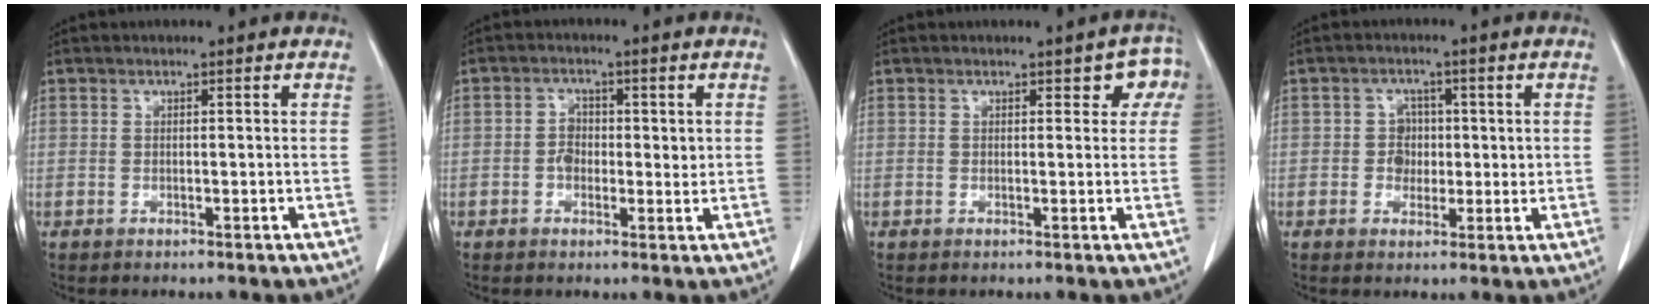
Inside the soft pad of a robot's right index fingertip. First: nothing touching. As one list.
[{"total": 3.4, "force": [0.0, 2.4, 2.3], "torque": [-0.036, 0.006, -0.003]}, {"total": 3.5, "force": [1.8, 2.1, 2.1], "torque": [-0.008, 0.007, 0.010]}, {"total": 3.2, "force": [0.1, 3.0, 1.3], "torque": [-0.013, 0.009, 0.002]}]